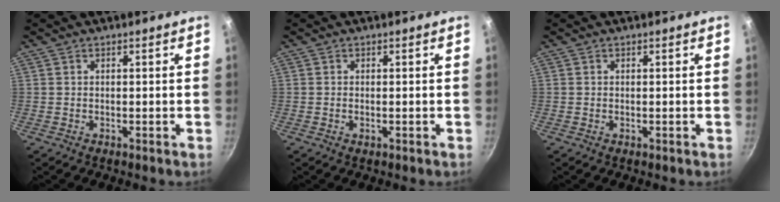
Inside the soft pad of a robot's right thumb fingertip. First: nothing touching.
{"total": 0.8, "force": [-0.2, 0.4, 0.7], "torque": [-0.014, 0.001, -0.003]}
{"total": 0.0}